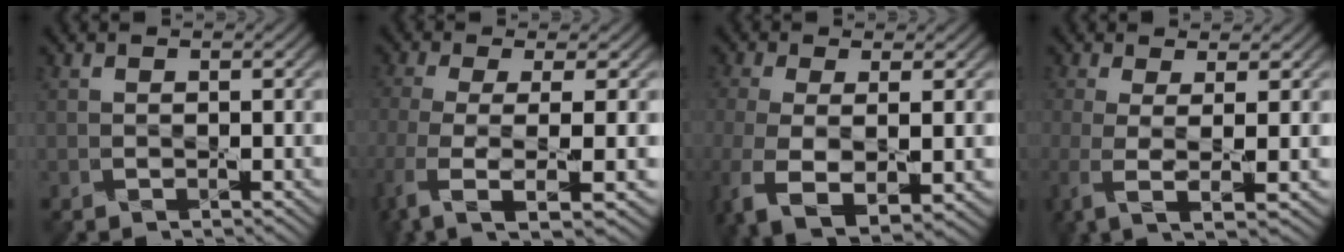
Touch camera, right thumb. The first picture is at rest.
{"total": 7.7, "force": [-2.5, 1.9, 7.0], "torque": [-0.142, -0.019, -0.054]}
{"total": 8.6, "force": [-3.4, 3.7, 7.0], "torque": [-0.170, -0.038, -0.057]}
{"total": 5.3, "force": [-0.4, 1.2, 5.2], "torque": [-0.106, -0.012, -0.009]}